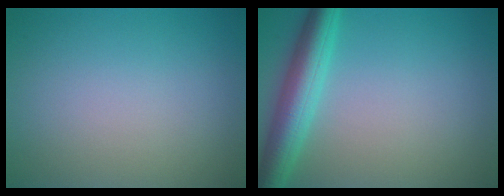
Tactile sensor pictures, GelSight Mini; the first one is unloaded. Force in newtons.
{"total": 5.2, "press": 5.2, "slide": 0.2}